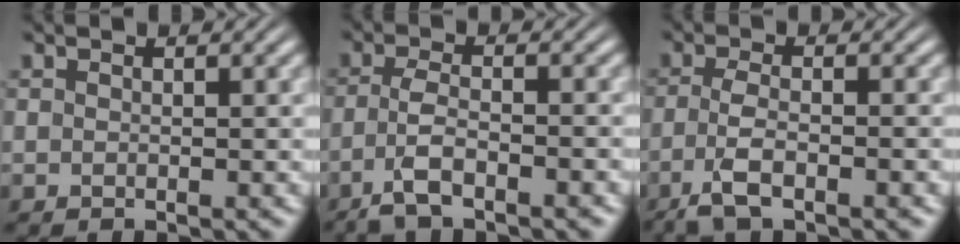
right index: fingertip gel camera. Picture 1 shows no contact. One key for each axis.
{"total": 3.7, "fx": -2.4, "fy": 1.0, "fz": 2.6, "tx": -0.056, "ty": -0.007, "tz": -0.039}
{"total": 3.4, "fx": -2.1, "fy": 0.7, "fz": 2.6, "tx": -0.059, "ty": -0.011, "tz": -0.030}